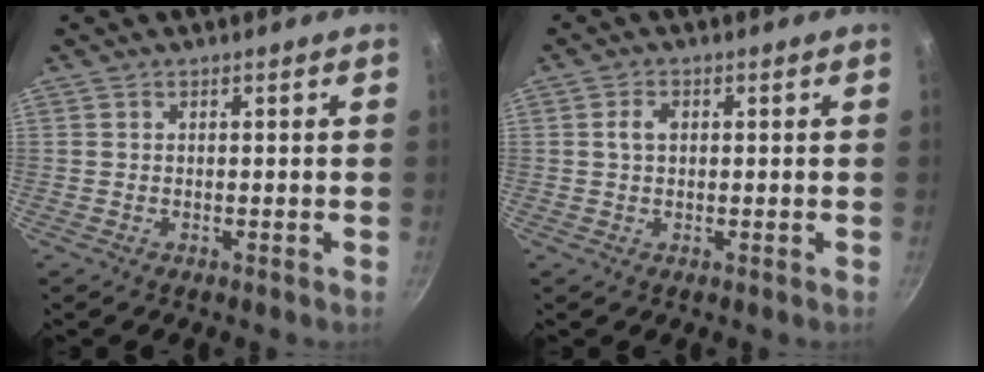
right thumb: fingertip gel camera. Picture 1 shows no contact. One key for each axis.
{"total": 2.5, "fx": 0.4, "fy": 1.7, "fz": 1.8, "tx": -0.027, "ty": 0.005, "tz": 0.006}